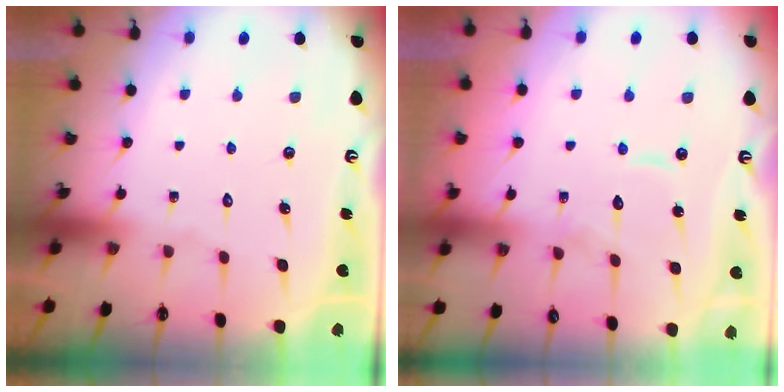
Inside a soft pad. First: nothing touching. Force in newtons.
{"total": 7.7, "press": 7.7, "slide": 0.4}